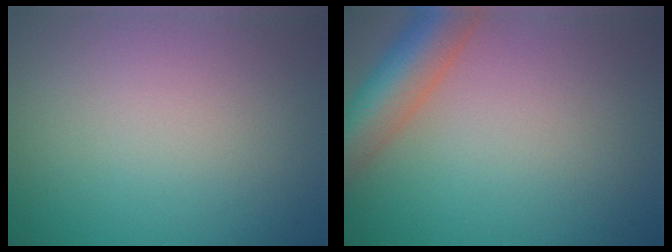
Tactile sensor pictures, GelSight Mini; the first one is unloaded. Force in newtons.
{"total": 6.8, "press": 6.8, "slide": 0.4}